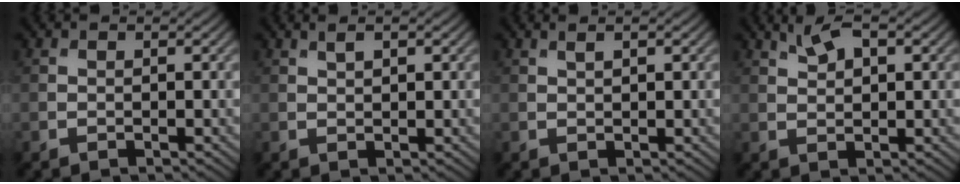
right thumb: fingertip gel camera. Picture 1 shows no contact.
{"total": 1.6, "force": [0.9, 0.5, 1.3], "torque": [-0.026, -0.001, 0.022]}
{"total": 1.3, "force": [0.7, 0.2, 1.0], "torque": [-0.021, 0.003, 0.016]}
{"total": 3.4, "force": [1.9, 1.3, 2.5], "torque": [-0.053, 0.004, 0.041]}